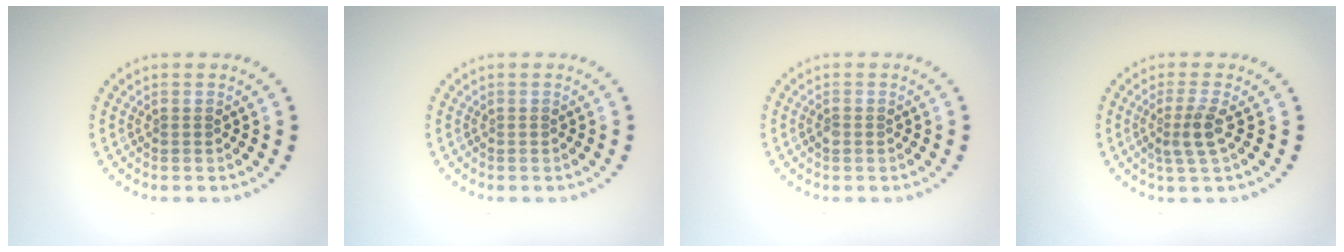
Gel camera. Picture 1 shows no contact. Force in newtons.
{"total": 0.0}
{"total": 0.6, "press": 0.6, "slide": 0.2}
{"total": 2.4, "press": 1.8, "slide": 1.5}